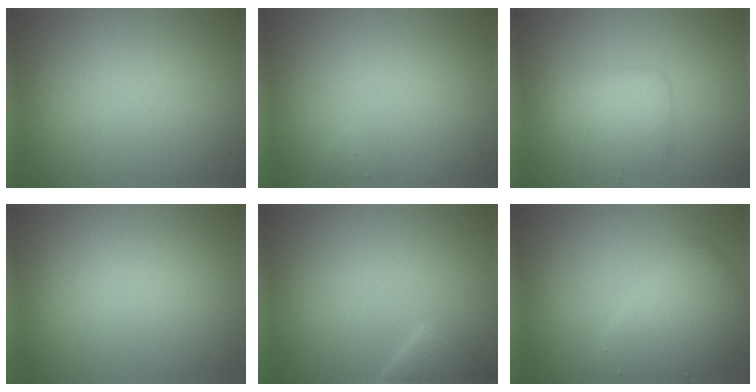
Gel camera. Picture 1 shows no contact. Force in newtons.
{"total": 0.6, "press": 0.6, "slide": 0.1}
{"total": 2.7, "press": 2.7, "slide": 0.1}
{"total": 0.0}
{"total": 2.3, "press": 2.3, "slide": 0.2}
{"total": 4.8, "press": 4.8, "slide": 0.3}